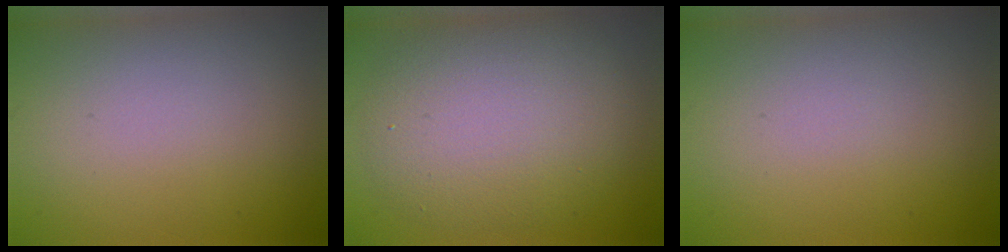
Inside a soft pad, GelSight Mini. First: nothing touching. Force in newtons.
{"total": 7.1, "press": 7.1, "slide": 0.6}
{"total": 0.0}